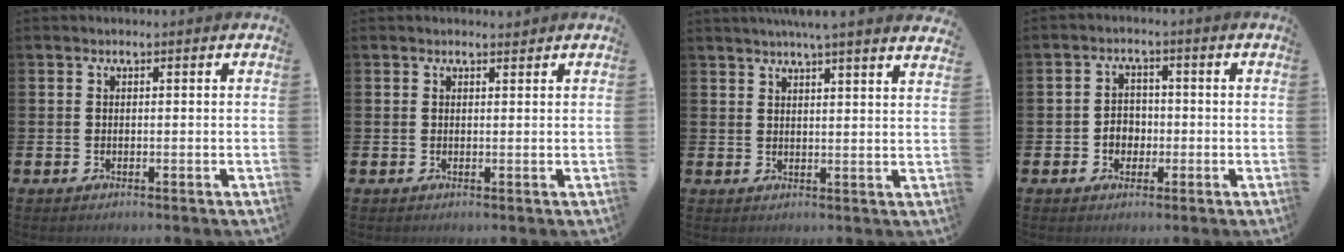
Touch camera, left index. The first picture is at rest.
{"total": 1.0, "force": [1.0, 0.2, 0.1], "torque": [0.005, 0.001, 0.016]}
{"total": 4.7, "force": [4.4, -1.0, 1.2], "torque": [-0.024, -0.022, 0.078]}
{"total": 2.9, "force": [-0.8, 2.4, 1.3], "torque": [-0.022, 0.003, -0.019]}